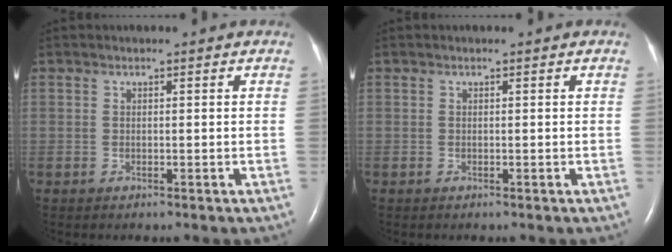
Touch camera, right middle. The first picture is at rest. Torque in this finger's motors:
{"motor_torque": [-0.08, 0.15, 0.02, 0.00]}